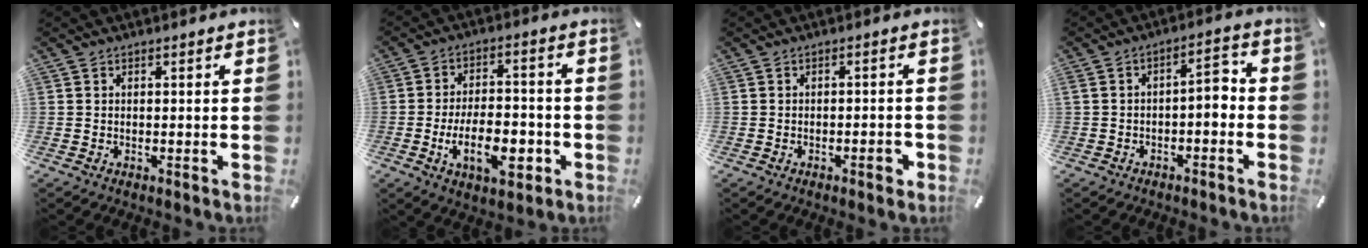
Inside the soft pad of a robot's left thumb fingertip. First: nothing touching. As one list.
[{"total": 13.0, "force": [-4.3, 6.9, 10.2], "torque": [-0.170, 0.009, -0.072]}, {"total": 3.3, "force": [-1.5, 0.9, 2.8], "torque": [-0.041, 0.005, -0.025]}, {"total": 5.3, "force": [-2.2, 2.4, 4.2], "torque": [-0.075, 0.020, -0.044]}]